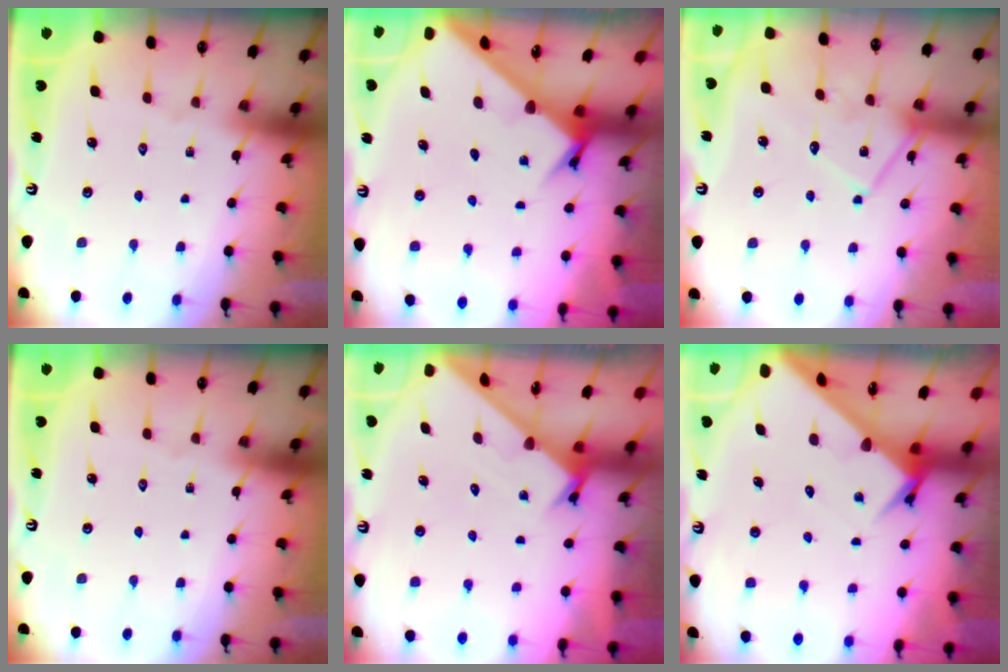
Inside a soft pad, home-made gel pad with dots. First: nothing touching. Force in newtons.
{"total": 2.6, "press": 2.6, "slide": 0.2}
{"total": 11.4, "press": 11.4, "slide": 0.6}
{"total": 0.0}
{"total": 1.6, "press": 1.5, "slide": 0.1}
{"total": 3.6, "press": 3.6, "slide": 0.4}